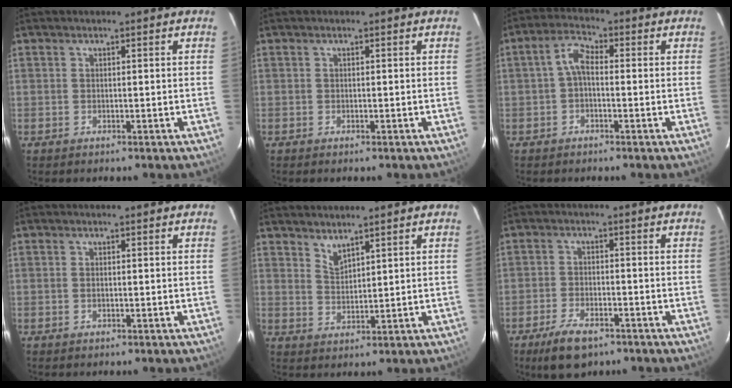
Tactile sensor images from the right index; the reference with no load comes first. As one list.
[{"total": 0.0}, {"total": 3.7, "force": [-0.7, 1.9, 3.1], "torque": [-0.066, 0.017, -0.015]}, {"total": 0.6, "force": [-0.1, 0.3, 0.5], "torque": [-0.011, 0.001, -0.002]}, {"total": 3.1, "force": [2.8, 0.7, 1.1], "torque": [-0.021, -0.002, 0.053]}, {"total": 7.7, "force": [-5.3, 3.2, 4.5], "torque": [-0.109, -0.009, -0.091]}]